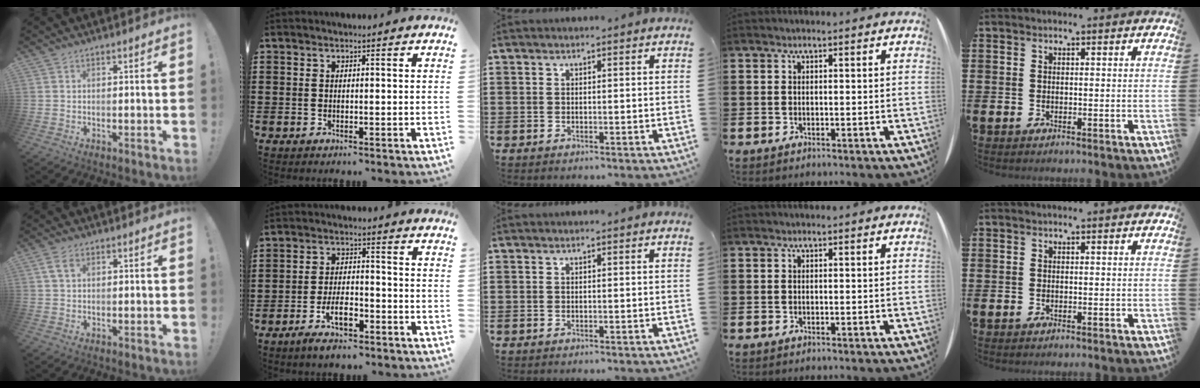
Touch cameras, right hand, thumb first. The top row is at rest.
{"thumb": {"total": 3.9, "force": [1.7, 2.1, 2.8], "torque": [-0.053, 0.003, 0.033]}, "index": {"total": 6.1, "force": [-3.6, 2.3, 4.3], "torque": [-0.089, 0.003, -0.069]}}